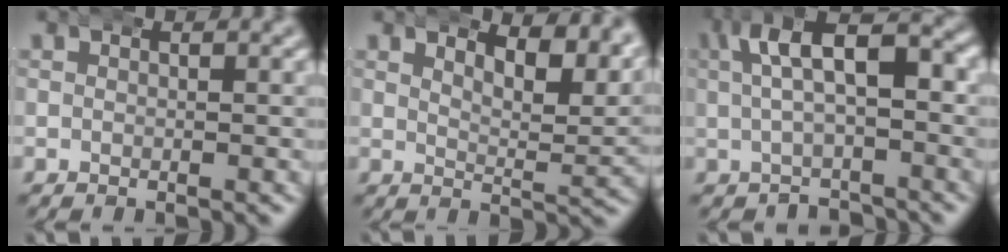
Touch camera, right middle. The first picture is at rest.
{"total": 6.8, "force": [4.5, 2.0, 4.7], "torque": [-0.054, 0.002, 0.068]}
{"total": 7.5, "force": [0.0, 4.4, 6.1], "torque": [-0.084, 0.006, -0.006]}